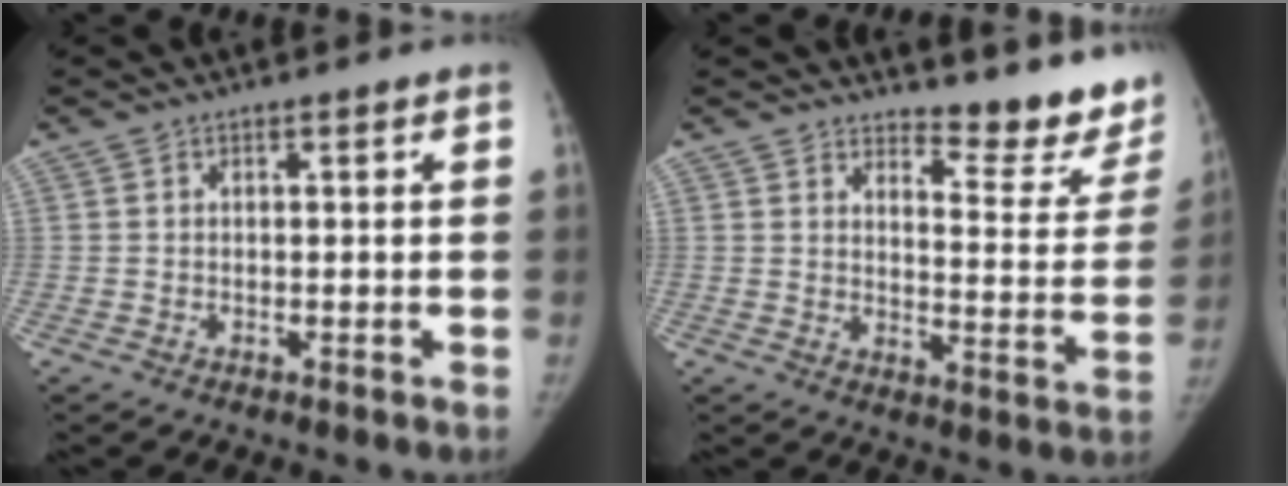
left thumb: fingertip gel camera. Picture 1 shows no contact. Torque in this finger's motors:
{"motor_torque": [0.91, -0.28, 0.43, -0.22, -0.05]}